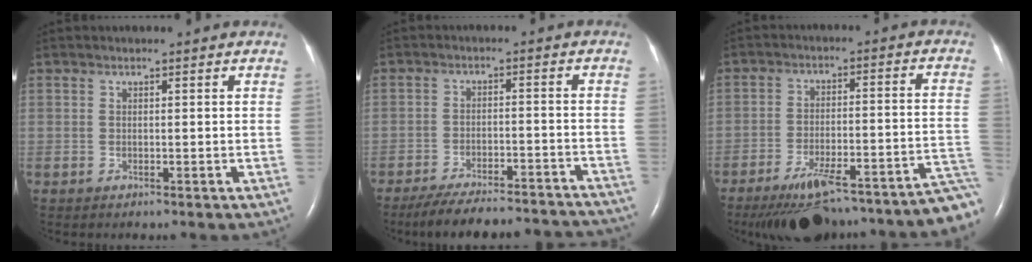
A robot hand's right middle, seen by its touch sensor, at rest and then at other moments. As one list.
[{"total": 18.8, "force": [-17.4, 3.0, 6.4], "torque": [-0.092, -0.005, -0.232]}, {"total": 21.5, "force": [-18.2, 2.7, 11.1], "torque": [-0.077, 0.025, -0.251]}]